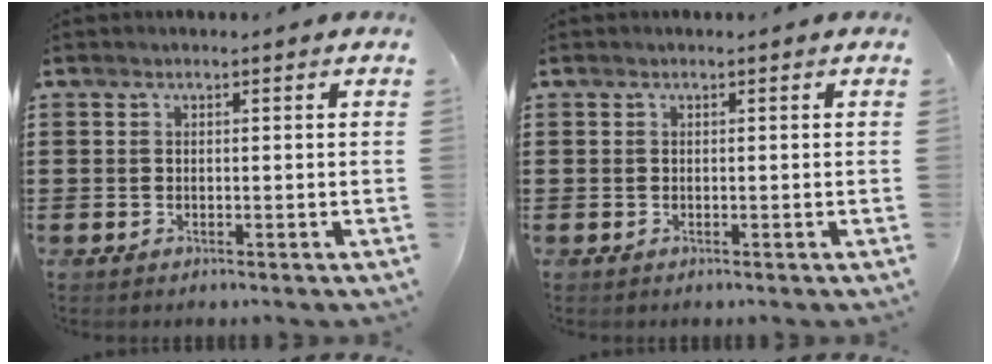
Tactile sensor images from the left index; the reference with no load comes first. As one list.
[{"total": 0.0}]